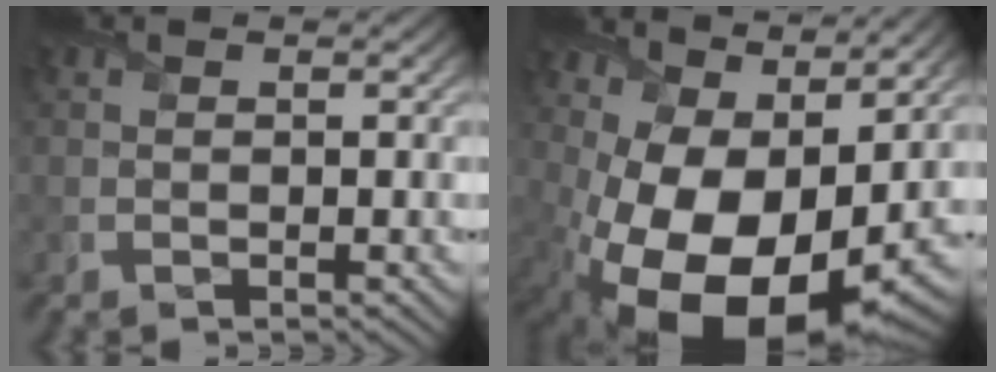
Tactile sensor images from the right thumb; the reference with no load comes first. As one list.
[{"total": 18.0, "force": [-0.1, 10.8, 14.4], "torque": [-0.254, -0.040, 0.032]}]